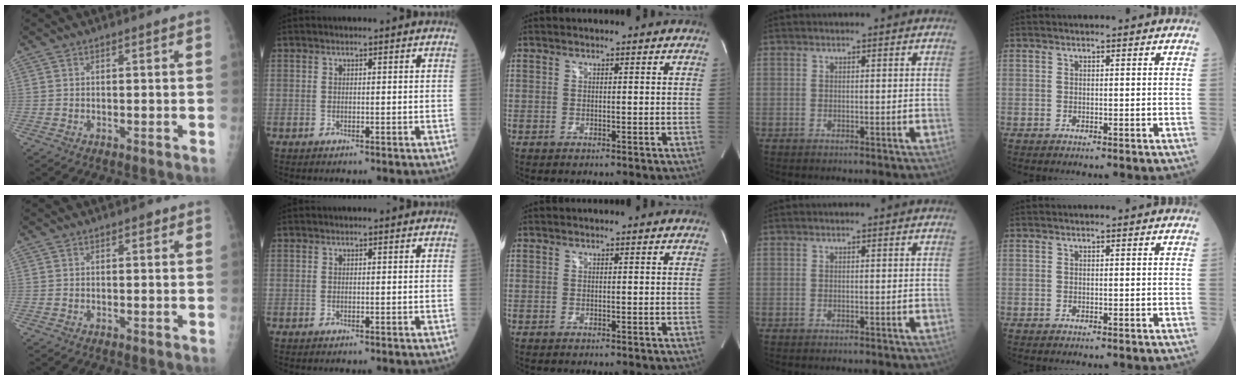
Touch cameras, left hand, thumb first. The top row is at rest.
{"thumb": {"total": 0.8, "force": [0.4, 0.5, 0.5], "torque": [0.000, 0.001, 0.001]}}